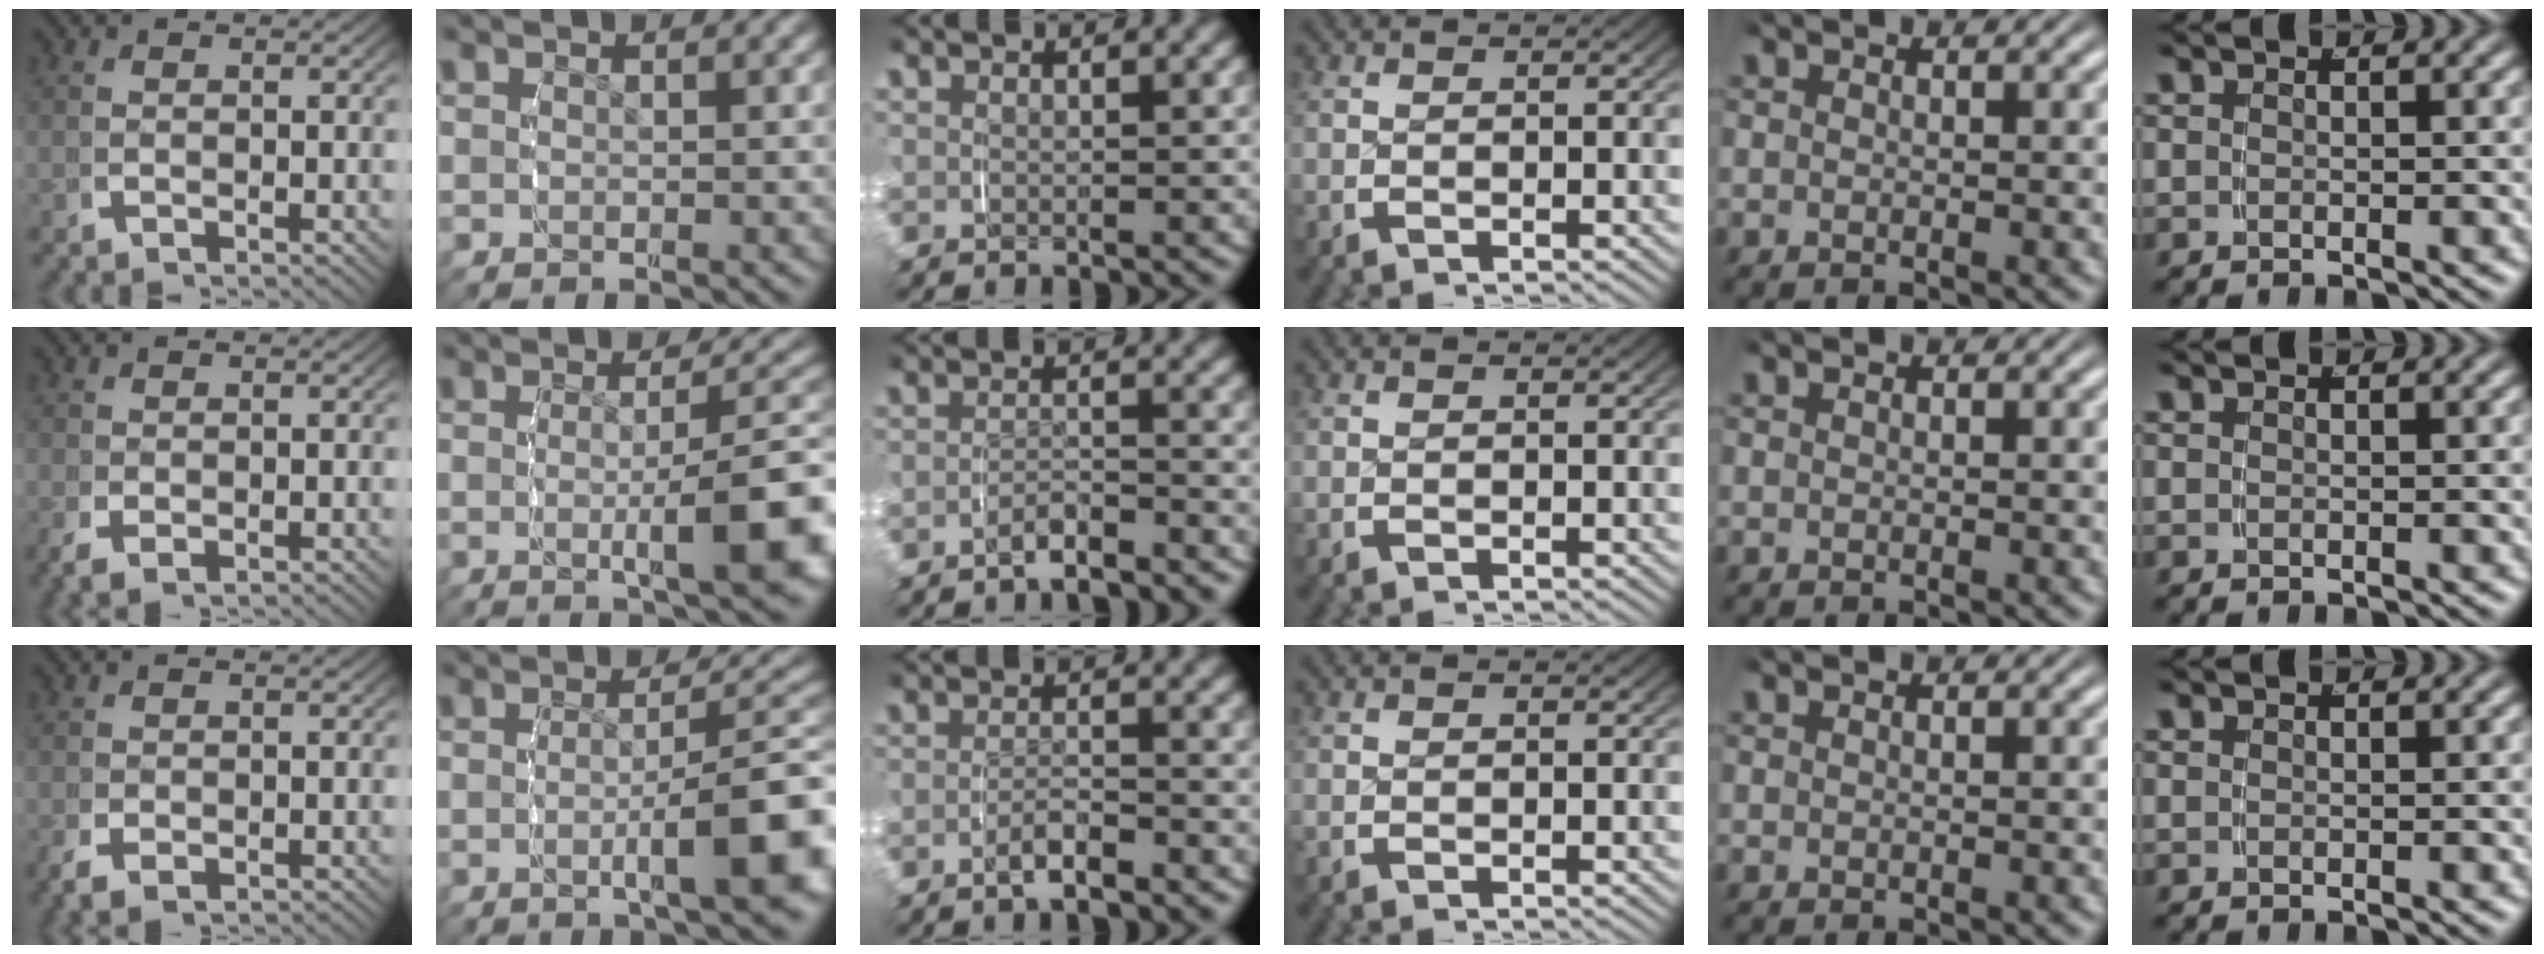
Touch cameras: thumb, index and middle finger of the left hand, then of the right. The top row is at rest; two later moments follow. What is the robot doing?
{"motion": "grasp_and_lifting", "object": "toothpaste"}